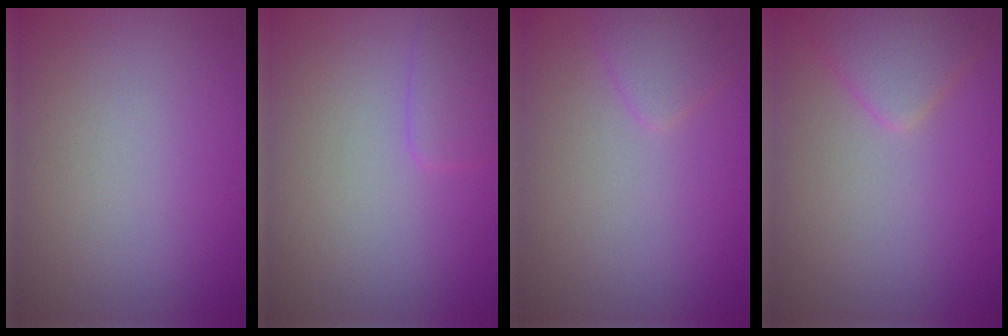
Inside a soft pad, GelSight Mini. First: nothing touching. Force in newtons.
{"total": 1.7, "press": 1.7, "slide": 0.3}
{"total": 1.6, "press": 1.6, "slide": 0.1}
{"total": 2.9, "press": 2.9, "slide": 0.0}